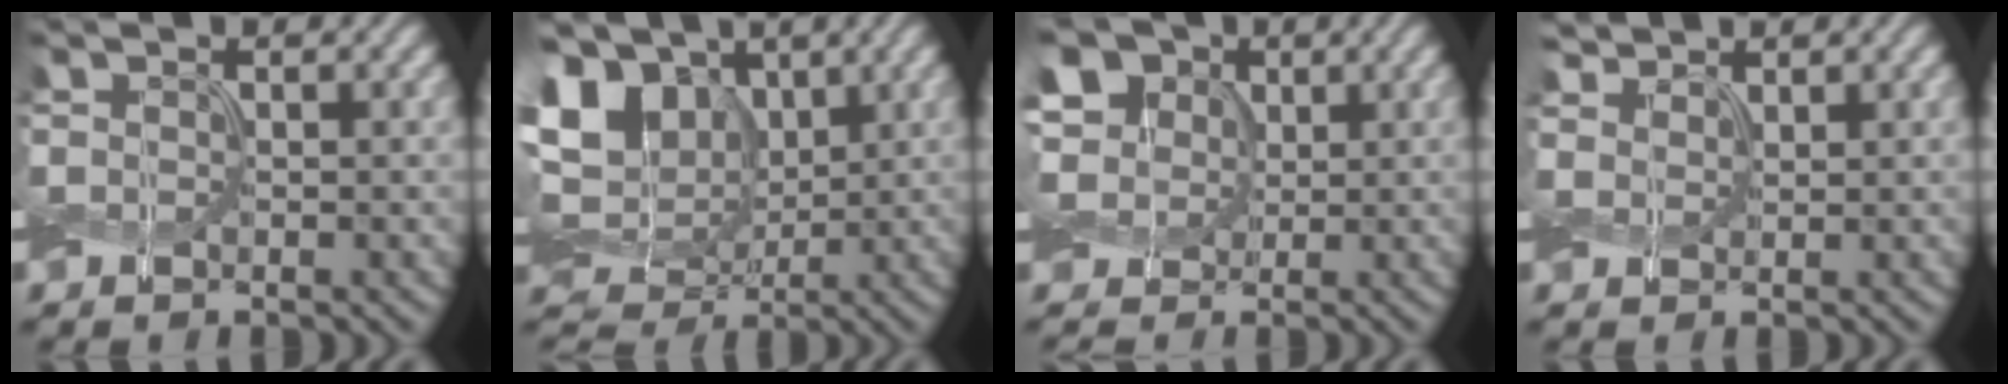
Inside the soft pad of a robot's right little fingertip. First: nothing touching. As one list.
[{"total": 13.4, "force": [4.4, 9.8, 8.0], "torque": [-0.189, 0.038, 0.053]}, {"total": 8.8, "force": [3.0, 6.9, 4.6], "torque": [-0.102, 0.029, 0.030]}, {"total": 2.8, "force": [2.3, 1.3, 0.9], "torque": [-0.032, -0.002, 0.049]}]